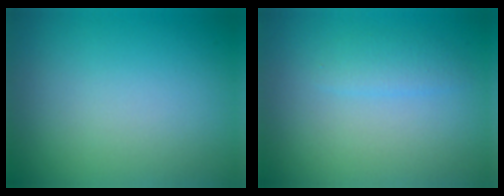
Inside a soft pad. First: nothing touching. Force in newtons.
{"total": 1.5, "press": 1.5, "slide": 0.0}